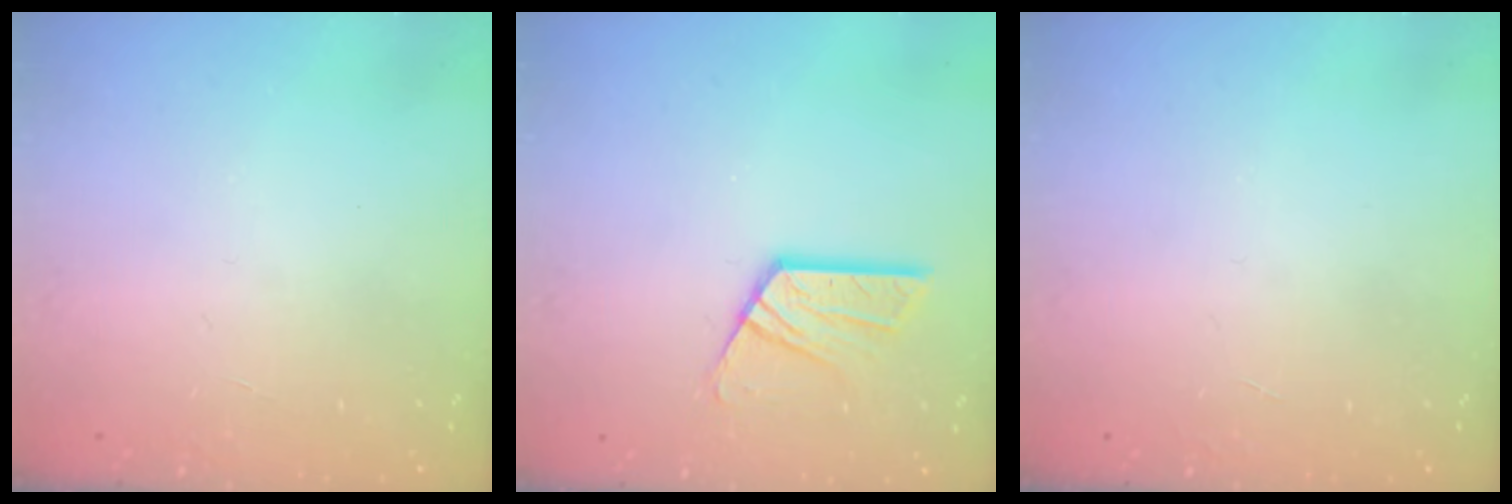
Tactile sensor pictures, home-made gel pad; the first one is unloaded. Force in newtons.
{"total": 10.2, "press": 10.2, "slide": 0.8}
{"total": 0.0}